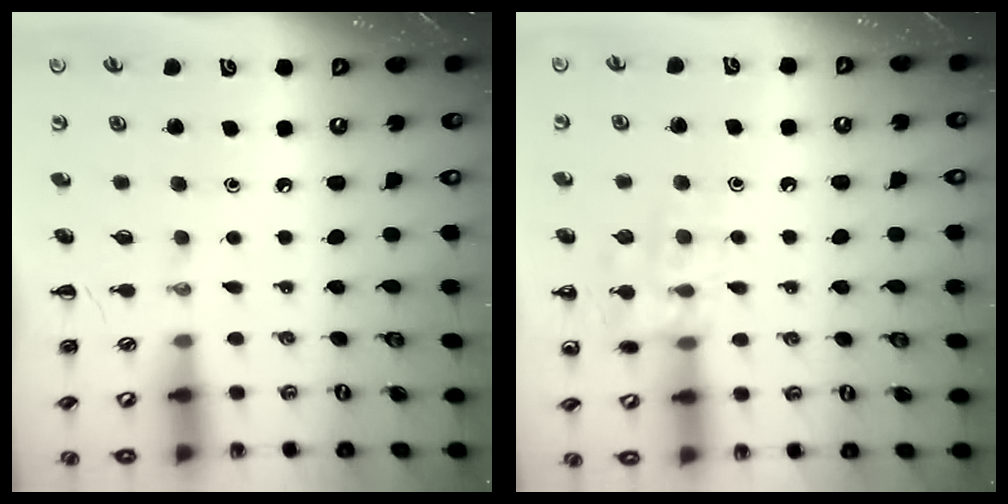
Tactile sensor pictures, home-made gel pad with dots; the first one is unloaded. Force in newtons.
{"total": 11.9, "press": 11.8, "slide": 0.9}